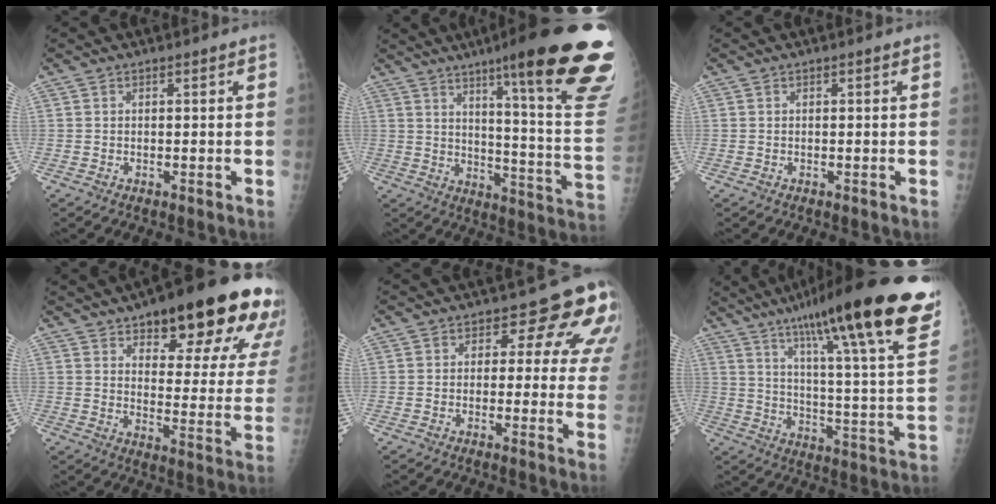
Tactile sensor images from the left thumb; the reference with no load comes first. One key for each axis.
{"total": 28.1, "fx": 17.5, "fy": 2.8, "fz": 21.8, "tx": -0.231, "ty": -0.085, "tz": 0.238}
{"total": 0.0}
{"total": 26.5, "fx": 16.4, "fy": 8.5, "fz": 18.9, "tx": -0.208, "ty": -0.056, "tz": 0.217}
{"total": 10.6, "fx": 4.9, "fy": 5.9, "fz": 7.2, "tx": -0.032, "ty": -0.018, "tz": 0.040}
{"total": 31.1, "fx": 19.7, "fy": 4.2, "fz": 23.7, "tx": -0.319, "ty": -0.056, "tz": 0.291}